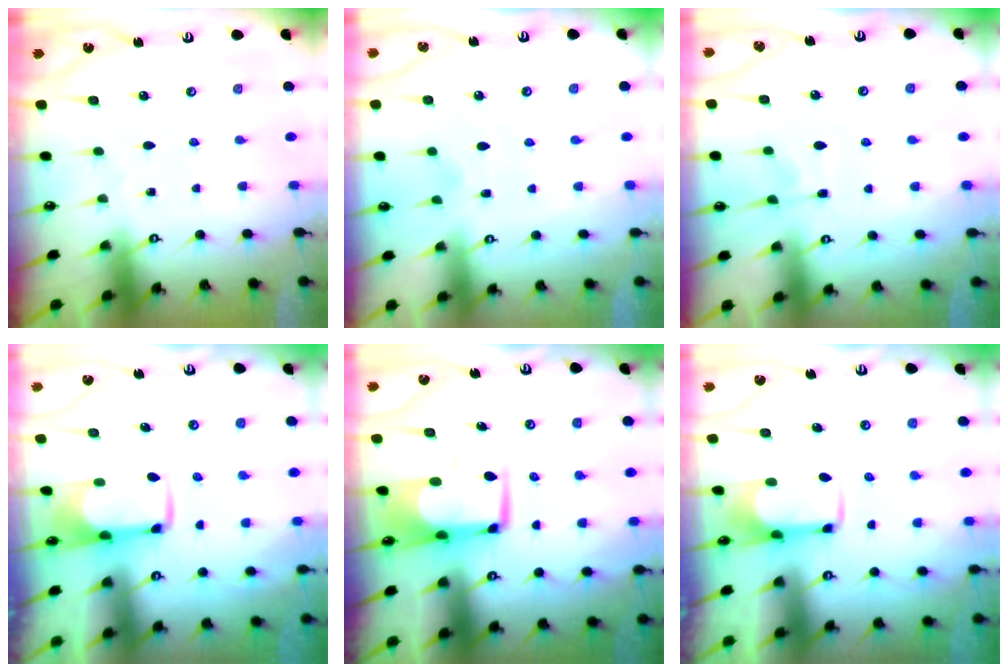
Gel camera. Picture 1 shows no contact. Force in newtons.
{"total": 1.2, "press": 0.5, "slide": 1.1}
{"total": 1.2, "press": 0.1, "slide": 1.2}
{"total": 2.0, "press": 2.0, "slide": 0.4}
{"total": 6.2, "press": 6.1, "slide": 1.3}
{"total": 2.0, "press": 2.0, "slide": 0.2}